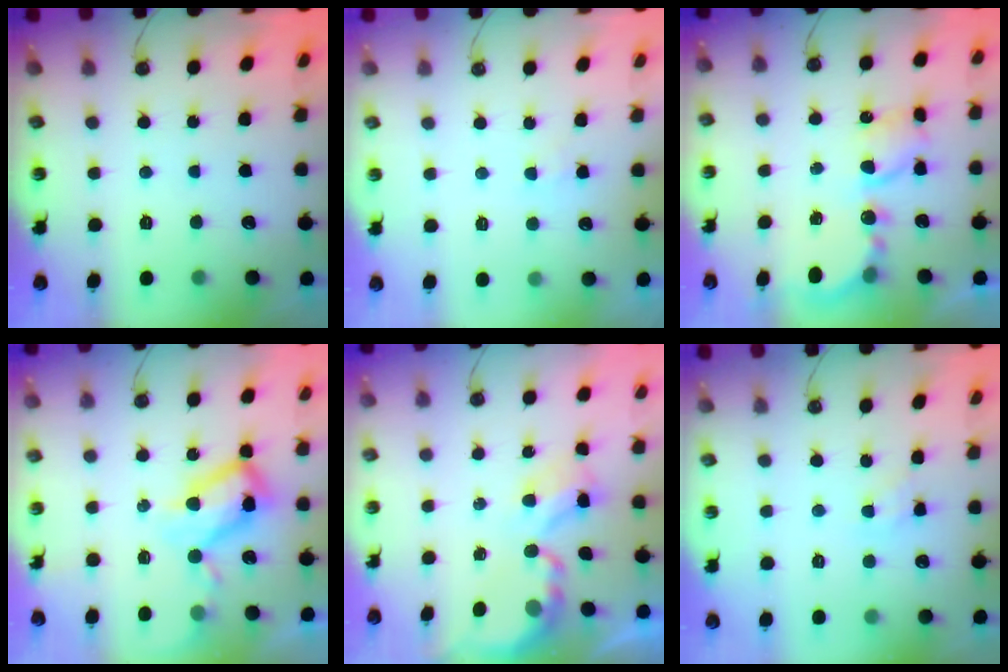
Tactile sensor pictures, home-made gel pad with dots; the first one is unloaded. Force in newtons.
{"total": 3.0, "press": 3.0, "slide": 0.4}
{"total": 6.1, "press": 6.0, "slide": 0.6}
{"total": 14.9, "press": 14.8, "slide": 1.6}
{"total": 3.8, "press": 3.8, "slide": 0.2}
{"total": 3.0, "press": 3.0, "slide": 0.2}